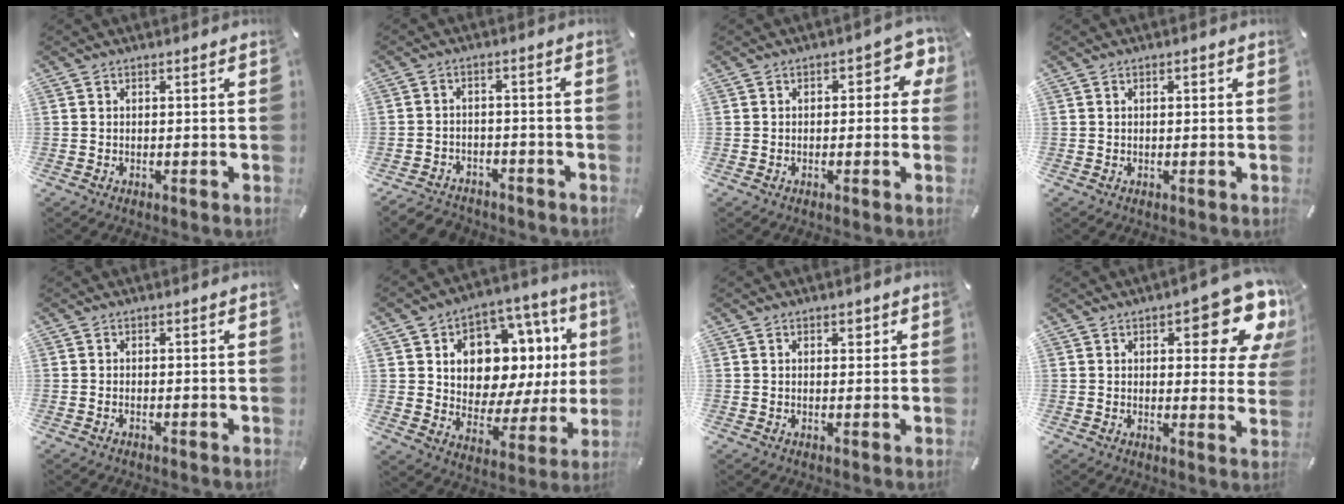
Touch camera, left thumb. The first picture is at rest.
{"total": 4.2, "force": [-3.4, 2.2, 0.8], "torque": [-0.024, 0.018, -0.071]}
{"total": 4.8, "force": [0.4, 3.0, 3.8], "torque": [-0.050, 0.008, 0.001]}
{"total": 0.8, "force": [0.1, 0.5, 0.6], "torque": [-0.012, 0.004, 0.000]}
{"total": 0.7, "force": [-0.4, 0.2, 0.5], "torque": [-0.010, -0.002, -0.007]}
{"total": 13.1, "force": [5.8, 9.2, 7.4], "torque": [-0.111, -0.056, 0.102]}
{"total": 1.7, "force": [0.7, 1.2, 0.9], "torque": [-0.004, -0.001, 0.008]}
{"total": 14.8, "force": [7.8, 5.9, 11.2], "torque": [-0.131, -0.059, 0.128]}